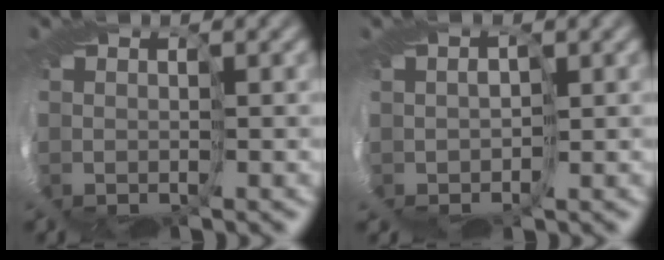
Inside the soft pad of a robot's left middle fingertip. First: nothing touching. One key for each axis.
{"total": 0.8, "fx": 0.6, "fy": 0.4, "fz": 0.0, "tx": 0.014, "ty": 0.011, "tz": -0.017}